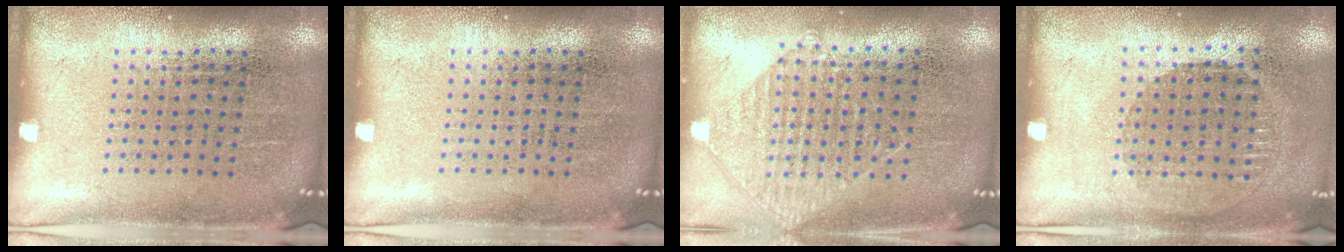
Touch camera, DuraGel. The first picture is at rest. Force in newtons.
{"total": 0.0}
{"total": 0.9, "press": 0.9, "slide": 0.1}
{"total": 1.0, "press": 0.9, "slide": 0.4}